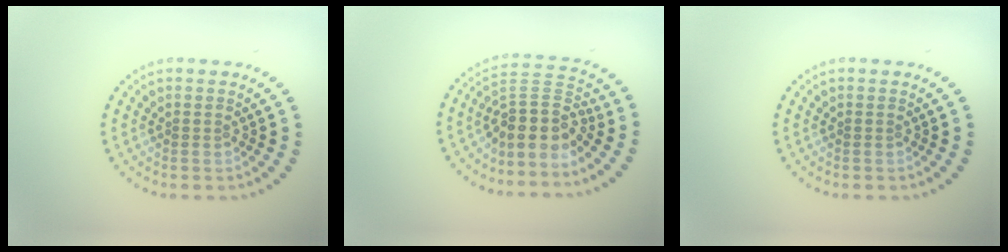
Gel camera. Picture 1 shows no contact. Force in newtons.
{"total": 4.2, "press": 3.4, "slide": 2.5}
{"total": 0.0}